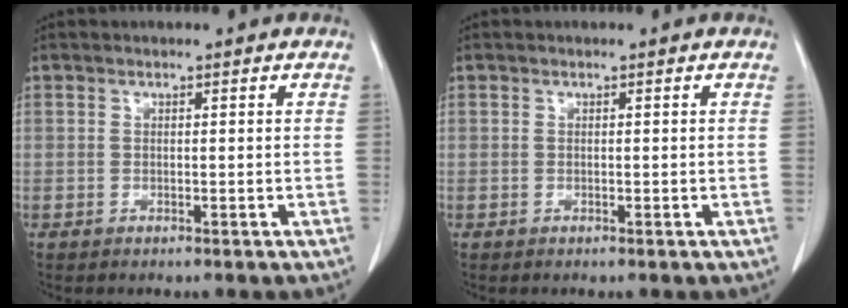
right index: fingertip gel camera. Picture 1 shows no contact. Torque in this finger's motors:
{"motor_torque": [0.01, 0.00, 0.01, 0.00]}